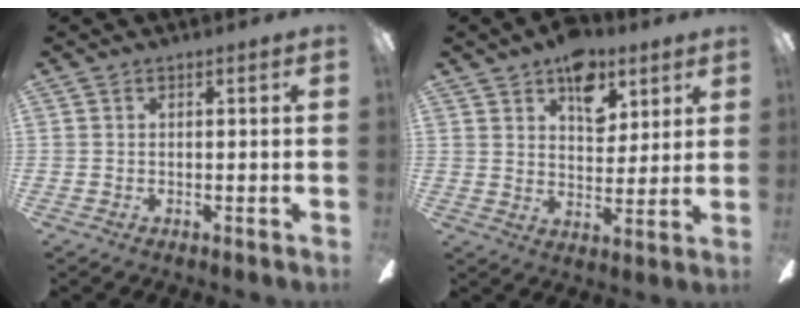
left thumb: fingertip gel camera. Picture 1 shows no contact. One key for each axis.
{"total": 11.0, "fx": 6.6, "fy": 6.6, "fz": 5.9, "tx": -0.067, "ty": -0.022, "tz": 0.114}